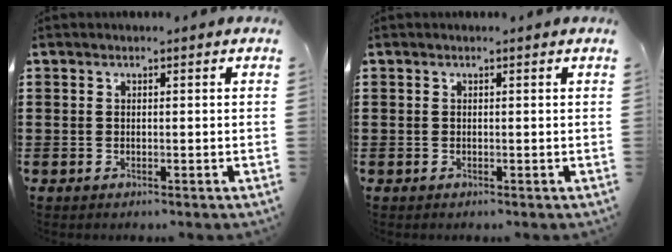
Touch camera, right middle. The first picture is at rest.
{"total": 0.0}